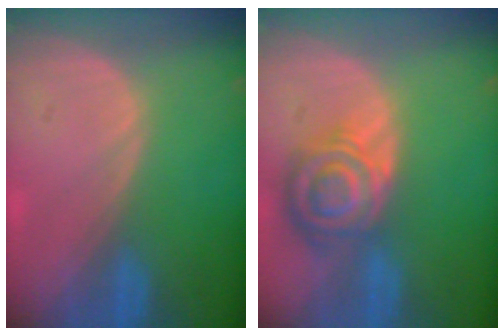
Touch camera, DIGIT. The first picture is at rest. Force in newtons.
{"total": 8.3, "press": 7.2, "slide": 4.0}